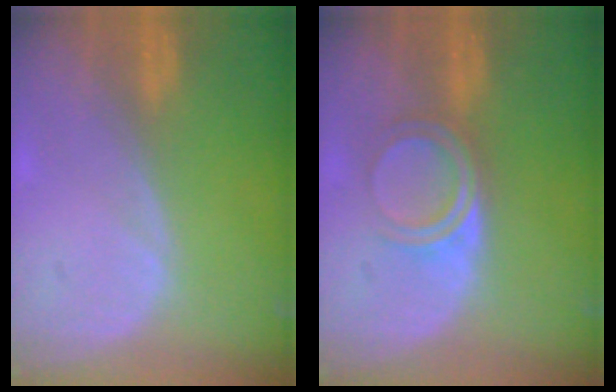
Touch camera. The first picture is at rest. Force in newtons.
{"total": 4.8, "press": 4.2, "slide": 2.4}